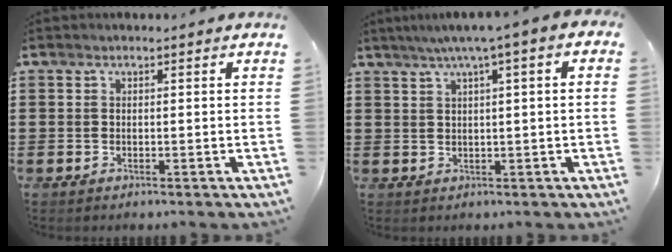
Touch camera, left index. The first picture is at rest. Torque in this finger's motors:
{"motor_torque": [2.14, 0.00, 1.05, 0.21]}